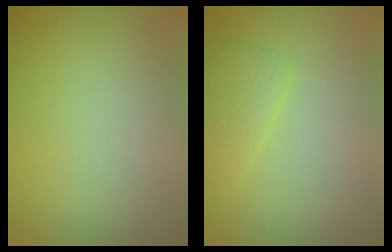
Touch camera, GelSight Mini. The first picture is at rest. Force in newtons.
{"total": 1.9, "press": 1.9, "slide": 0.0}